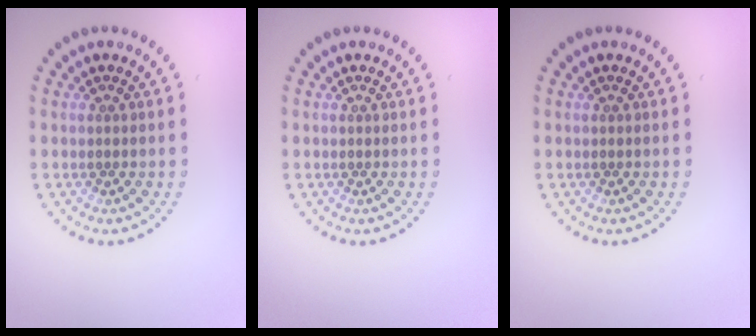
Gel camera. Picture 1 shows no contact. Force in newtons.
{"total": 0.0}
{"total": 0.0}